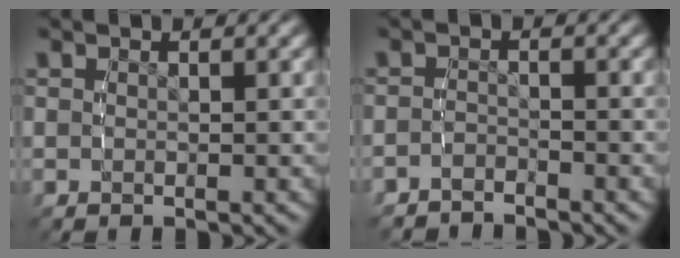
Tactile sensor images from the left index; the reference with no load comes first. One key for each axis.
{"total": 2.4, "fx": -2.4, "fy": 0.3, "fz": -0.2, "tx": -0.001, "ty": -0.011, "tz": -0.040}